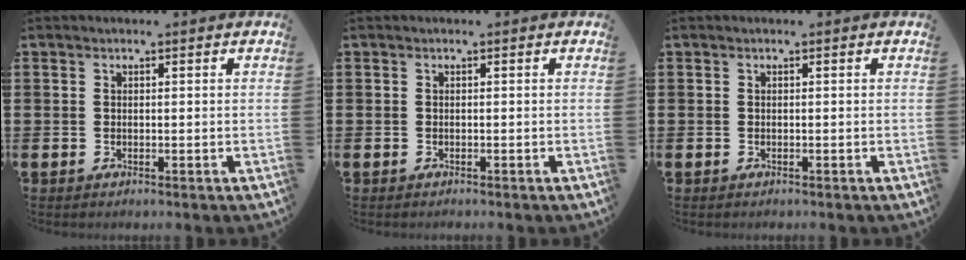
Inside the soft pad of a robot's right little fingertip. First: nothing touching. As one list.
[{"total": 0.0}, {"total": 0.0}]